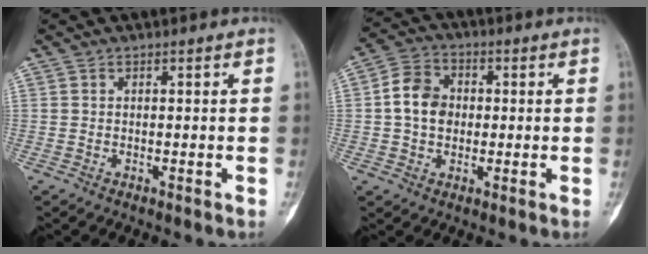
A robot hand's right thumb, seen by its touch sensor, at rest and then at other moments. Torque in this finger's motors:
{"motor_torque": [0.06, 0.08, 0.83, 0.09, 0.05]}